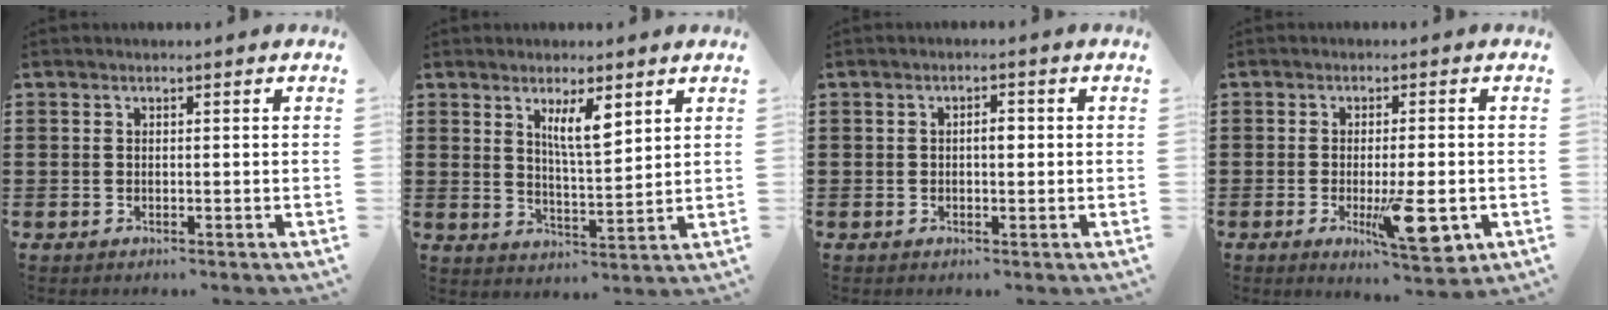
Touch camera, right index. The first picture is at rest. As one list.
[{"total": 5.8, "force": [3.2, 1.3, 4.7], "torque": [-0.093, 0.000, 0.052]}, {"total": 2.0, "force": [0.0, 0.6, 1.9], "torque": [-0.034, 0.003, -0.002]}, {"total": 8.8, "force": [-2.7, 2.2, 8.1], "torque": [-0.145, -0.015, -0.039]}]